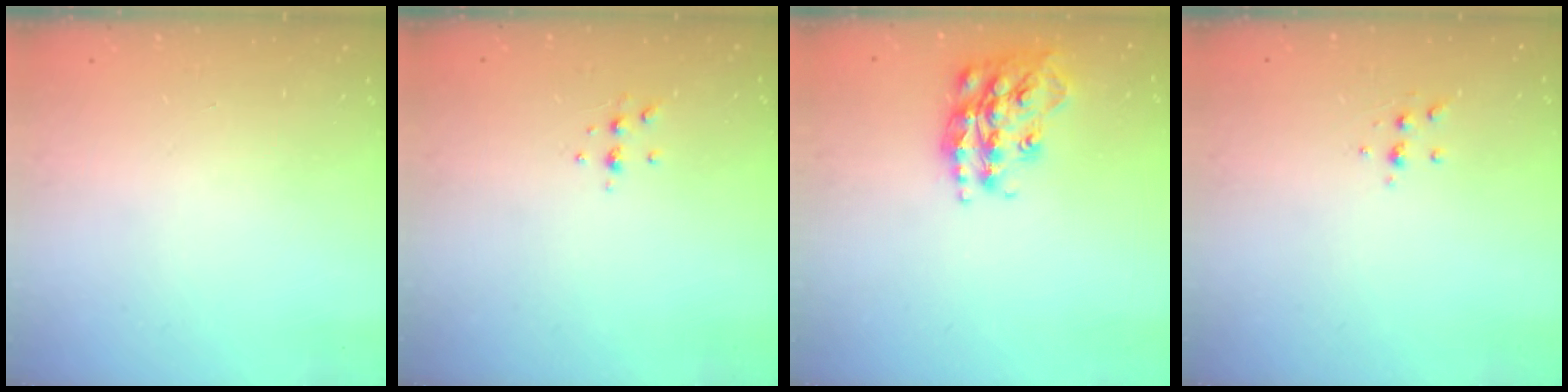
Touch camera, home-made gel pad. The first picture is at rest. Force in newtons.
{"total": 5.2, "press": 5.1, "slide": 0.9}
{"total": 18.2, "press": 18.2, "slide": 1.2}
{"total": 4.4, "press": 4.4, "slide": 0.7}